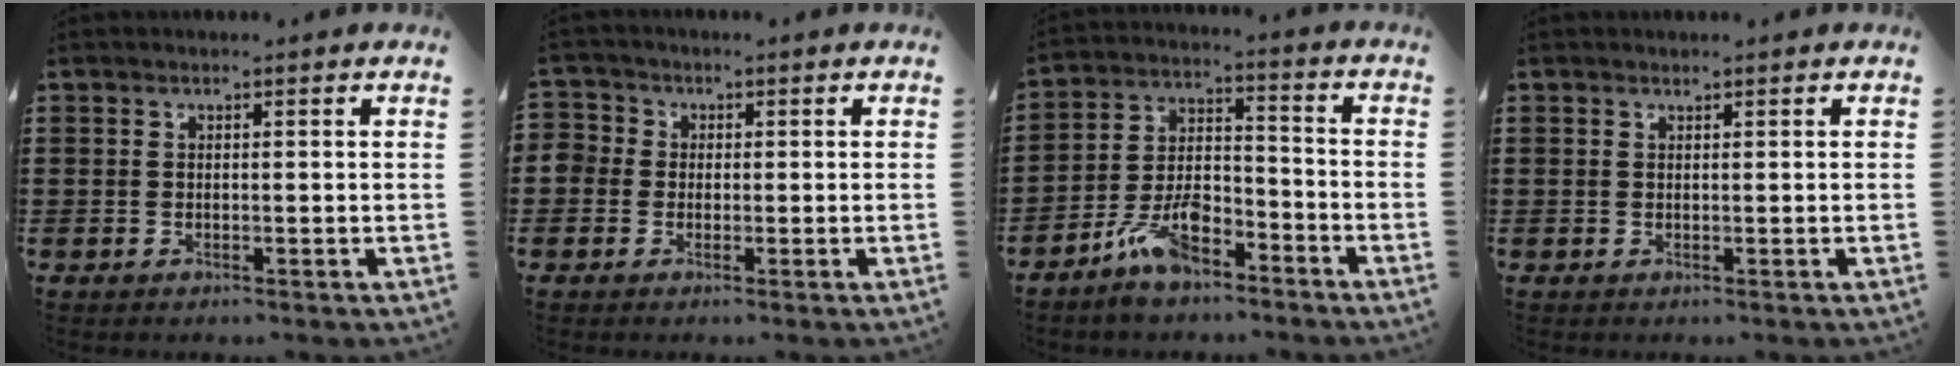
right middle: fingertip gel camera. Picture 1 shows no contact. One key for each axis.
{"total": 2.8, "fx": -0.3, "fy": 2.8, "fz": -0.3, "tx": -0.012, "ty": 0.008, "tz": -0.011}
{"total": 8.6, "fx": -6.5, "fy": 3.2, "fz": 4.5, "tx": -0.093, "ty": 0.013, "tz": -0.125}
{"total": 0.6, "fx": 0.4, "fy": 0.4, "fz": -0.1, "tx": 0.000, "ty": 0.003, "tz": 0.008}